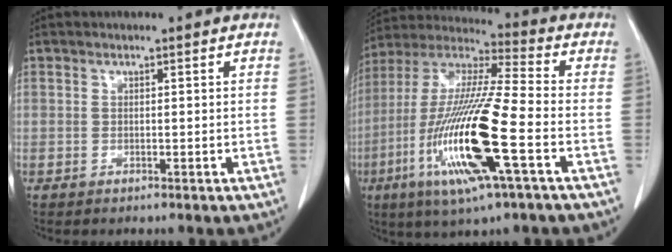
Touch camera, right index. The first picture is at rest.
{"total": 20.0, "force": [-6.4, 1.3, 19.0], "torque": [-0.407, -0.028, -0.125]}